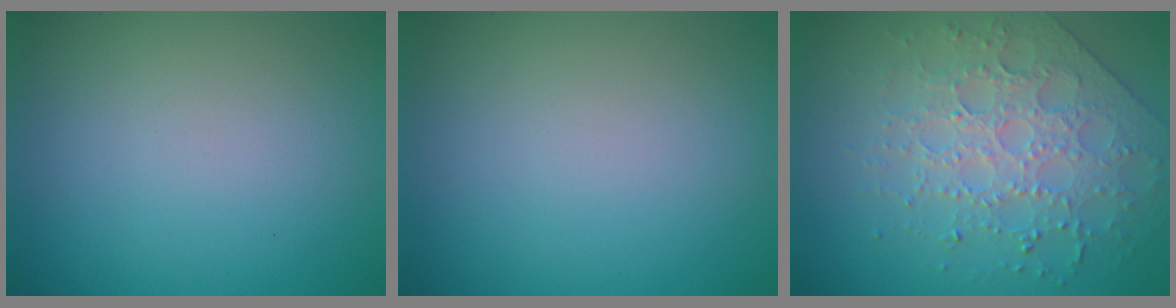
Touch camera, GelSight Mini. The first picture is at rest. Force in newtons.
{"total": 0.0}
{"total": 4.0, "press": 4.0, "slide": 0.1}